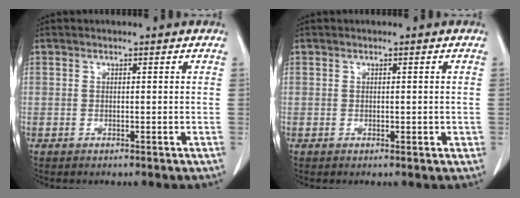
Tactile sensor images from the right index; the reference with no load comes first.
{"total": 1.1, "force": [-0.1, 0.6, 0.9], "torque": [-0.011, -0.001, 0.000]}